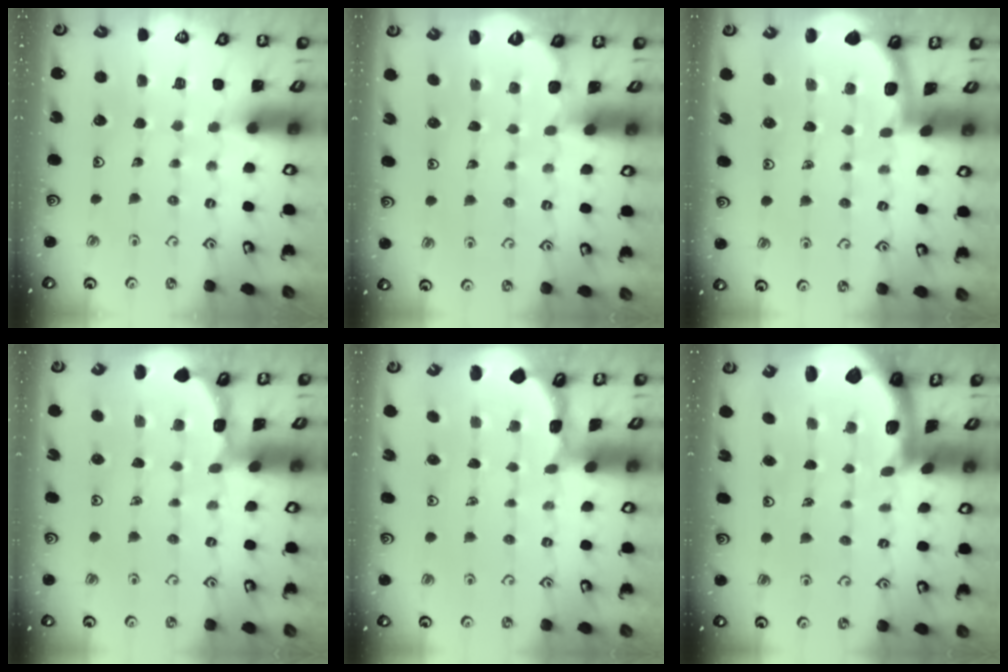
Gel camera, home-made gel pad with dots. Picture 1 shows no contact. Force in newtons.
{"total": 2.0, "press": 0.6, "slide": 1.9}
{"total": 1.8, "press": 1.8, "slide": 0.0}
{"total": 1.6, "press": 1.6, "slide": 0.2}
{"total": 1.1, "press": 1.1, "slide": 0.1}
{"total": 2.4, "press": 2.3, "slide": 0.5}